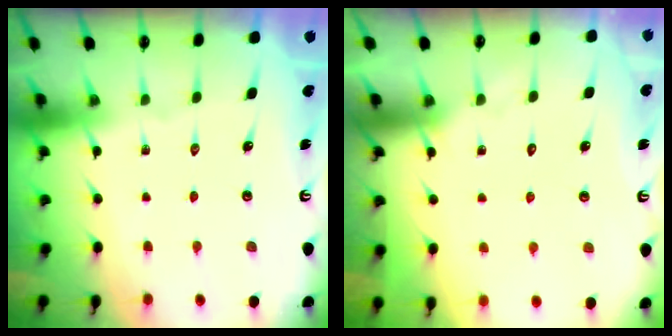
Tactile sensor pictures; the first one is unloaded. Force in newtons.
{"total": 1.9, "press": 1.9, "slide": 0.1}